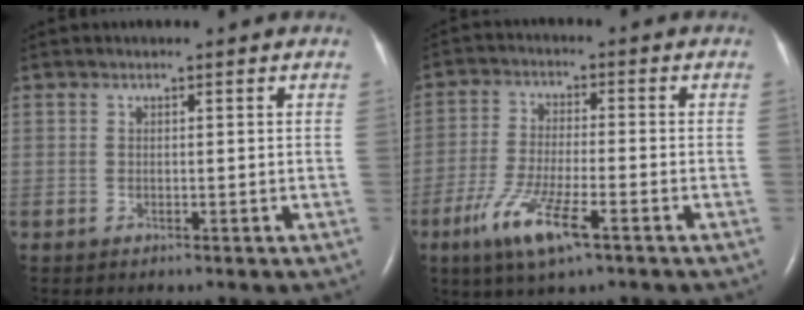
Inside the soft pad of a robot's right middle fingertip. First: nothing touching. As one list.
[{"total": 9.2, "force": [-4.9, 1.4, 7.7], "torque": [-0.159, -0.020, -0.088]}]